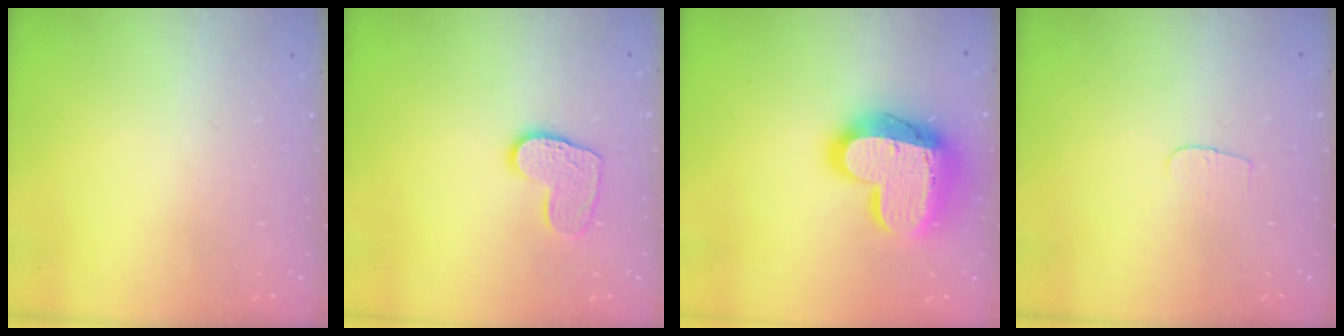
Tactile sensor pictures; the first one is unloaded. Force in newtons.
{"total": 9.1, "press": 9.1, "slide": 0.2}
{"total": 19.7, "press": 19.7, "slide": 1.4}
{"total": 2.9, "press": 2.8, "slide": 0.3}